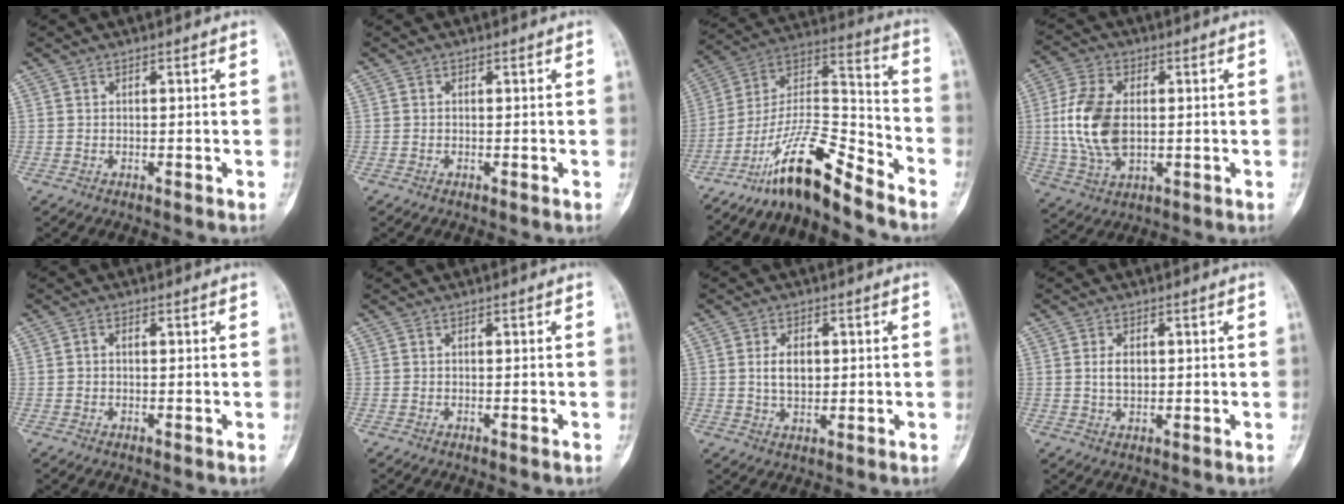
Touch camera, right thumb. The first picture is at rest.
{"total": 0.0}
{"total": 15.7, "force": [-12.7, 3.0, 8.8], "torque": [-0.157, 0.111, -0.232]}
{"total": 13.2, "force": [0.6, 7.9, 10.5], "torque": [-0.217, 0.000, 0.015]}
{"total": 0.8, "force": [0.0, 0.6, 0.6], "torque": [-0.006, 0.002, -0.004]}
{"total": 0.0}
{"total": 5.1, "force": [0.7, 3.2, 3.9], "torque": [-0.058, -0.003, 0.014]}
{"total": 3.4, "force": [0.5, 2.1, 2.6], "torque": [-0.038, -0.002, 0.011]}